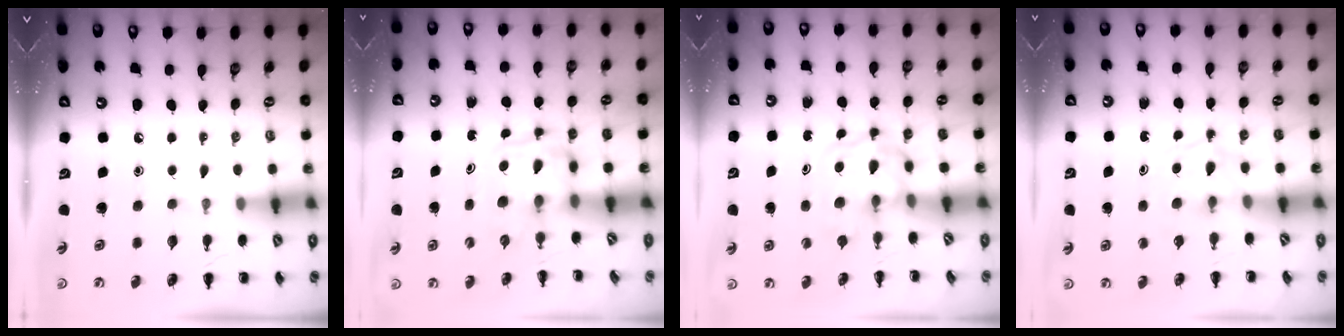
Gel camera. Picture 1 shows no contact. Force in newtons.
{"total": 3.5, "press": 3.4, "slide": 0.3}
{"total": 3.8, "press": 3.8, "slide": 0.5}
{"total": 3.4, "press": 3.1, "slide": 1.4}